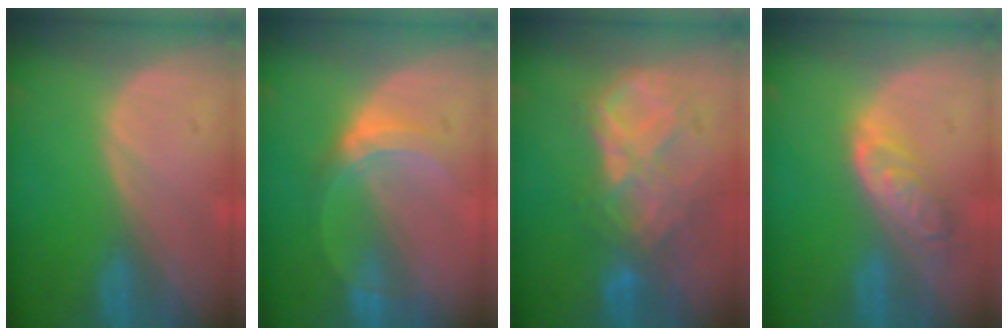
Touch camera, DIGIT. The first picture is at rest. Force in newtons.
{"total": 5.1, "press": 4.9, "slide": 1.5}
{"total": 9.1, "press": 7.8, "slide": 4.7}
{"total": 6.3, "press": 5.6, "slide": 2.8}